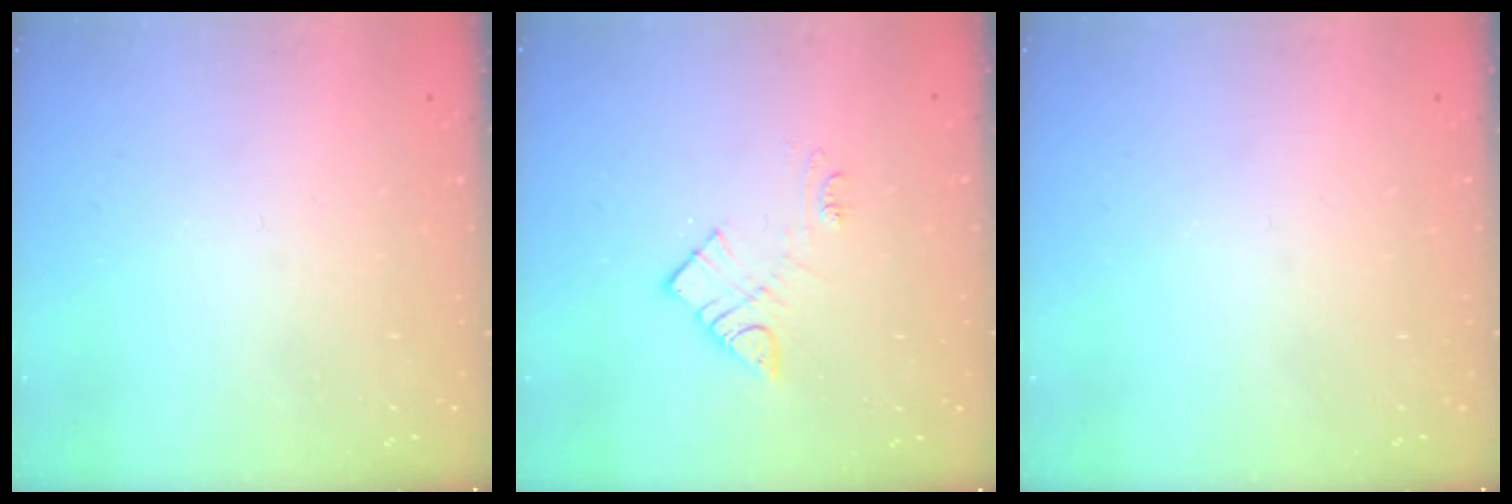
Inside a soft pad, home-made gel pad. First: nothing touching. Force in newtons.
{"total": 8.8, "press": 8.7, "slide": 0.4}
{"total": 0.0}